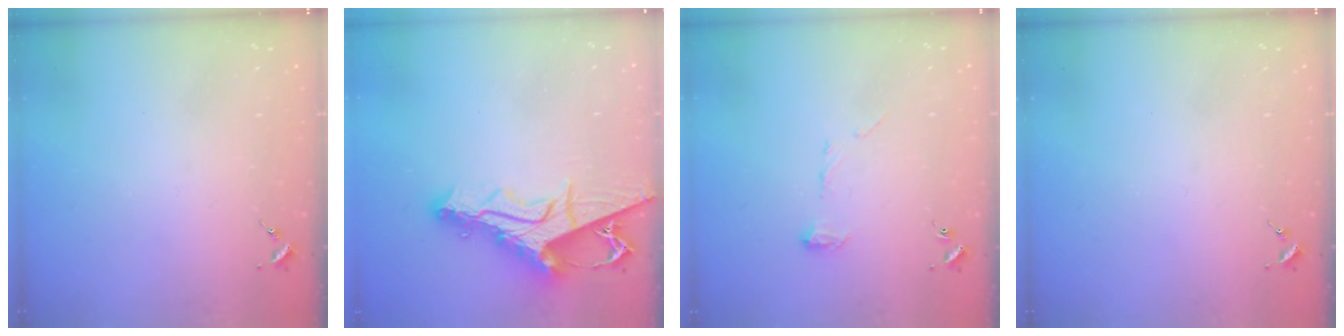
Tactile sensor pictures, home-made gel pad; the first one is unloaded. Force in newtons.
{"total": 15.4, "press": 15.4, "slide": 1.5}
{"total": 7.1, "press": 7.1, "slide": 0.2}
{"total": 0.0}